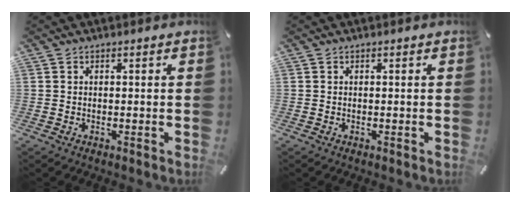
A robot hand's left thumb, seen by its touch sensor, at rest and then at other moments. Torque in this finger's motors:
{"motor_torque": [-0.02, 0.00, -0.04, 0.02, 0.00]}